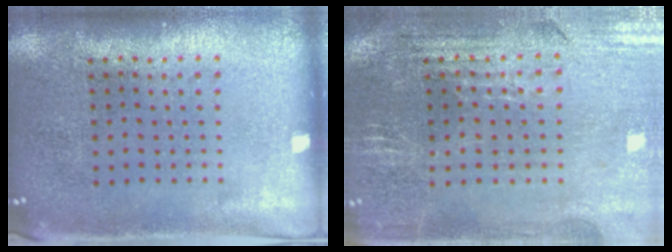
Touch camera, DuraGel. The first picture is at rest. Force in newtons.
{"total": 1.3, "press": 1.3, "slide": 0.3}